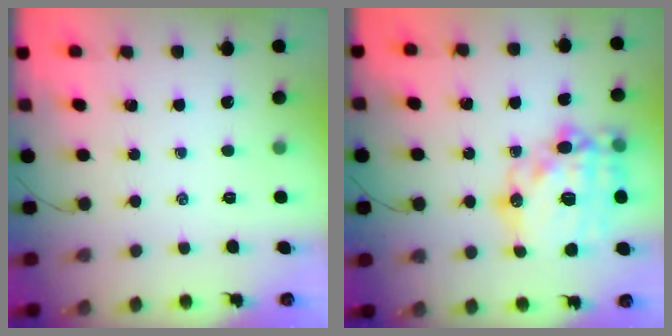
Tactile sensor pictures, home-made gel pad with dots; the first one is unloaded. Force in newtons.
{"total": 24.0, "press": 23.7, "slide": 4.1}